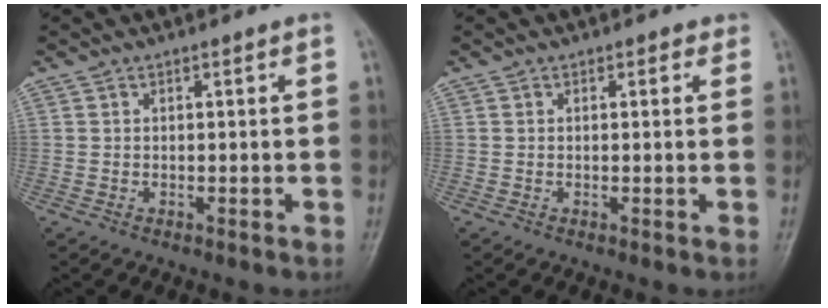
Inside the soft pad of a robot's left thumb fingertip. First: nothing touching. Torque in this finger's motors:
{"motor_torque": [-0.21, 0.03, -0.16, -0.02, 0.01]}